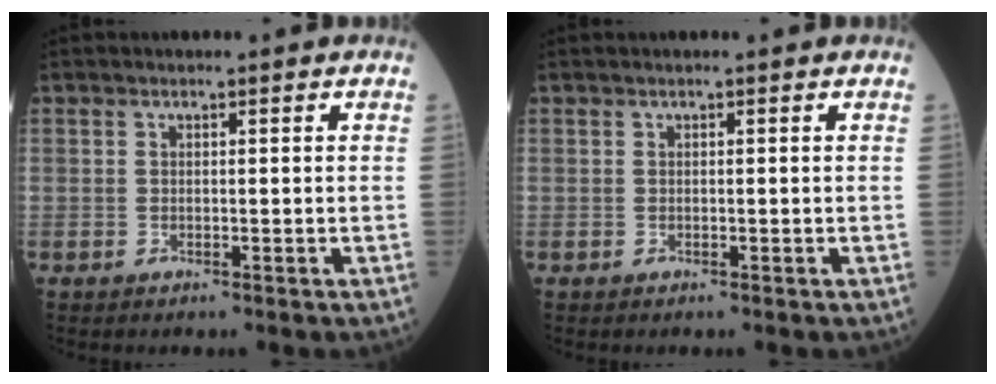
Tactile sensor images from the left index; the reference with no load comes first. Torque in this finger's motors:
{"motor_torque": [-0.10, -0.14, -0.03, -0.01]}